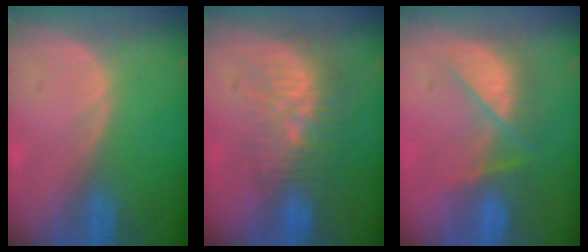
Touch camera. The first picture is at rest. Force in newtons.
{"total": 9.9, "press": 9.0, "slide": 4.2}
{"total": 7.0, "press": 6.9, "slide": 1.1}